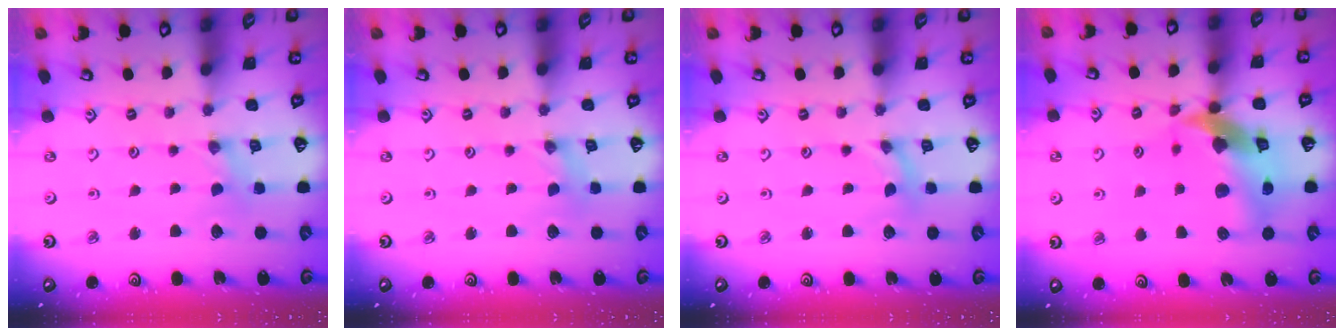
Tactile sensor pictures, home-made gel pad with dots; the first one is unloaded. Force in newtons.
{"total": 0.0}
{"total": 0.0}
{"total": 15.6, "press": 15.4, "slide": 2.1}